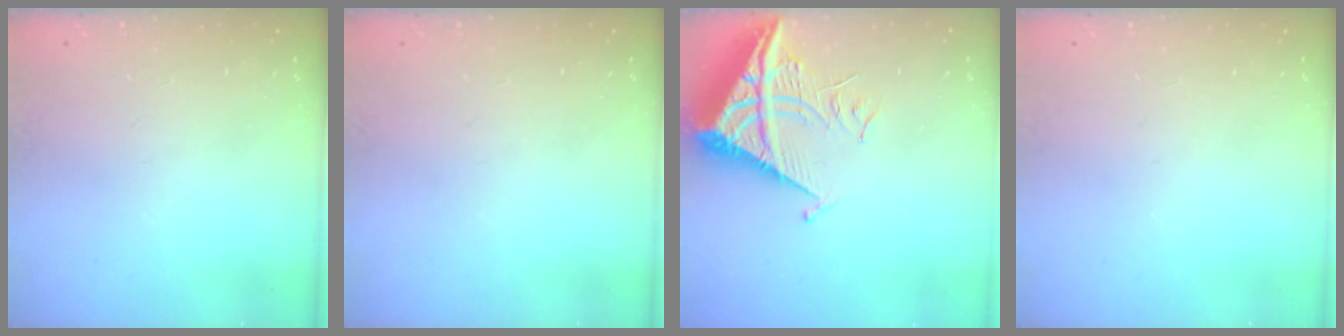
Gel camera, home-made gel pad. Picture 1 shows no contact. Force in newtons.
{"total": 0.0}
{"total": 8.5, "press": 8.5, "slide": 0.8}
{"total": 0.0}